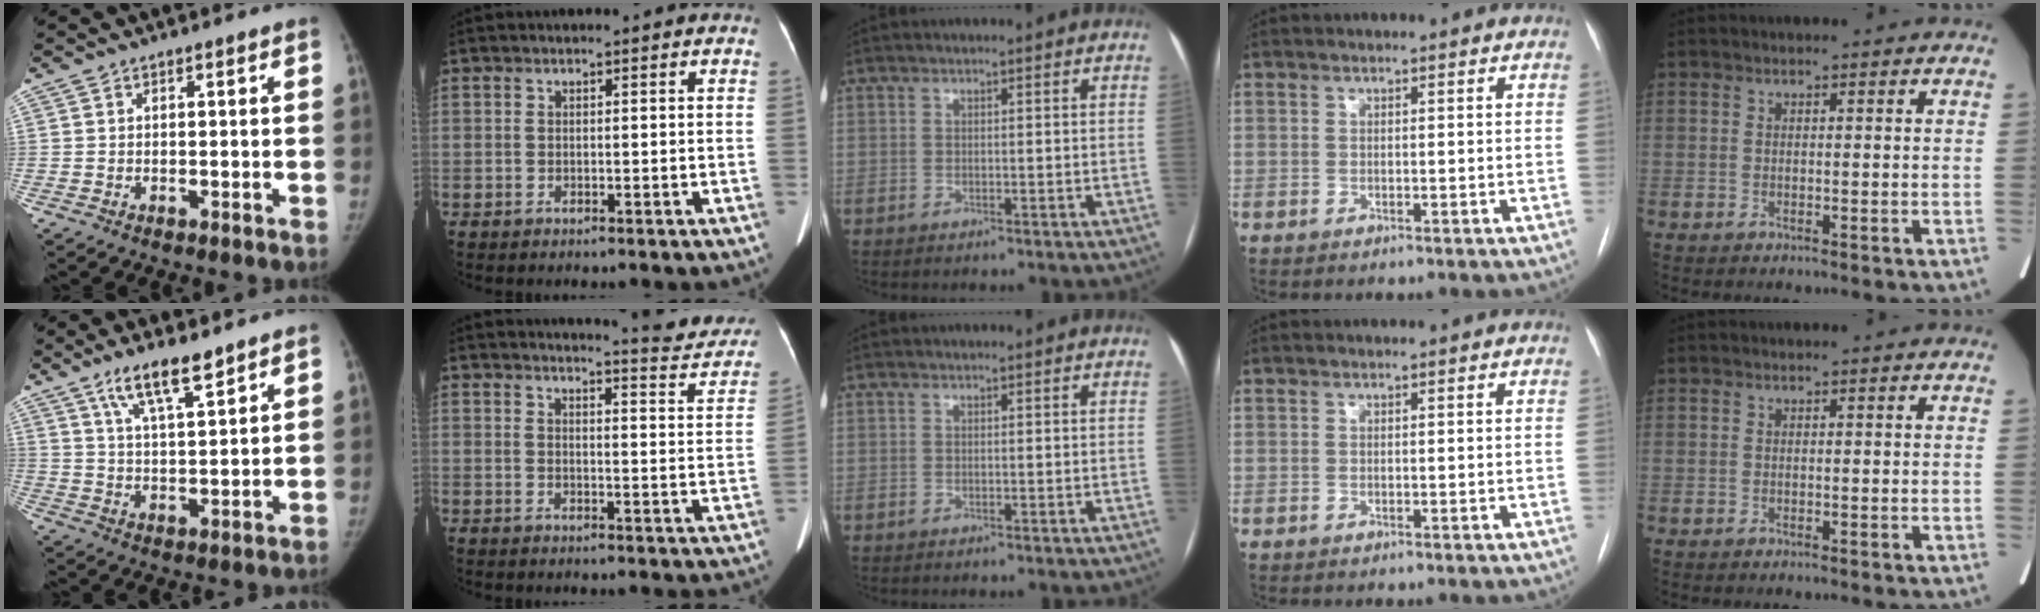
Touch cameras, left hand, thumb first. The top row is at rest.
{"thumb": {"total": 9.1, "force": [6.4, 2.0, 6.2], "torque": [-0.103, -0.034, 0.120]}, "index": {"total": 10.1, "force": [9.9, 0.7, 2.2], "torque": [-0.017, -0.038, 0.102]}}